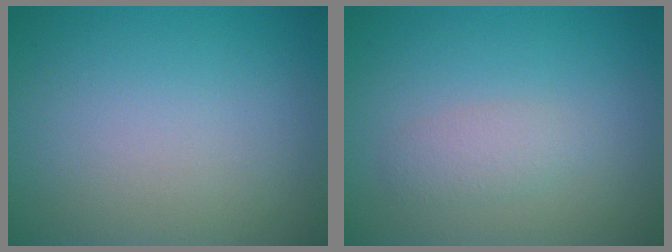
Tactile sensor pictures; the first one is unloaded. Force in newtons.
{"total": 1.7, "press": 1.7, "slide": 0.2}